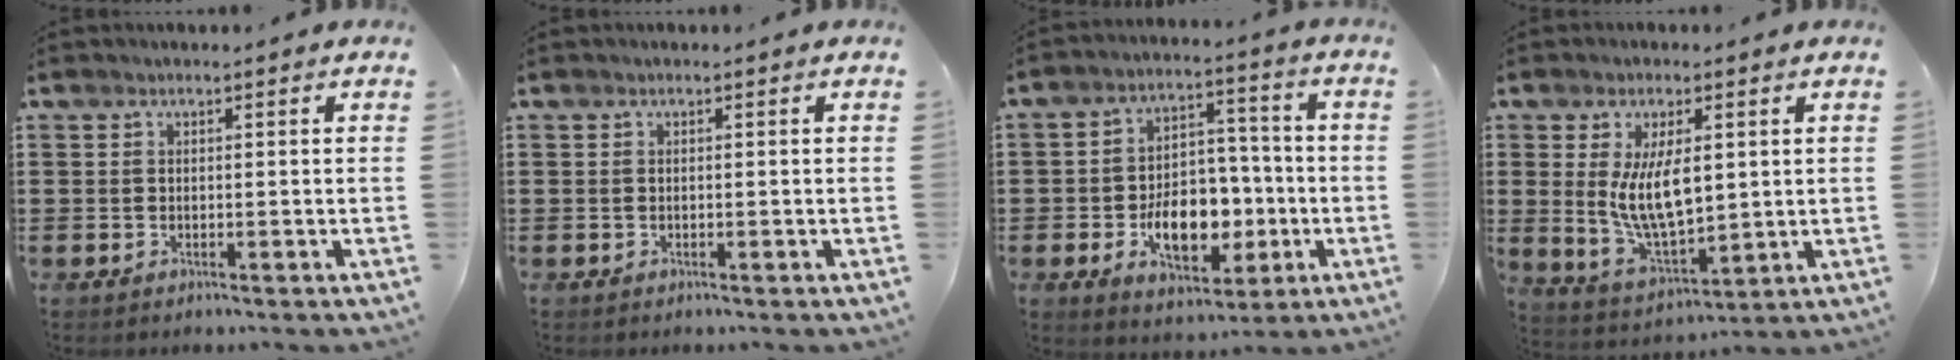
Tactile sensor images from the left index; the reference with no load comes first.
{"total": 0.0}
{"total": 9.8, "force": [-2.6, 6.2, 7.2], "torque": [-0.122, 0.011, -0.043]}
{"total": 9.0, "force": [1.8, 4.0, 7.9], "torque": [-0.156, 0.000, 0.030]}